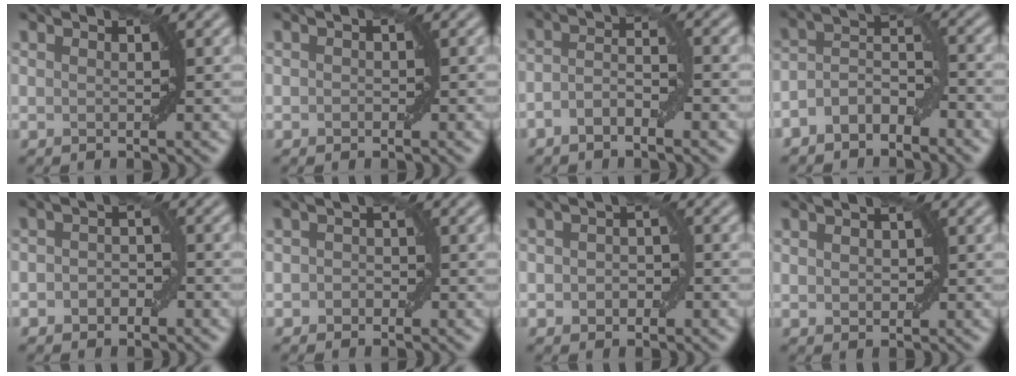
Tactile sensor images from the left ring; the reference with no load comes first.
{"total": 0.7, "force": [-0.2, 0.6, 0.3], "torque": [-0.003, 0.000, -0.004]}
{"total": 3.5, "force": [-1.5, 1.3, 2.9], "torque": [-0.056, 0.006, -0.031]}
{"total": 4.2, "force": [-2.6, 2.2, 2.4], "torque": [-0.040, 0.012, -0.053]}
{"total": 2.4, "force": [-0.8, 1.7, 1.5], "torque": [-0.020, 0.005, -0.018]}
{"total": 1.6, "force": [-0.5, 1.4, 0.6], "torque": [0.006, 0.003, -0.018]}
{"total": 2.6, "force": [-0.5, 1.9, 1.7], "torque": [-0.017, 0.001, -0.013]}
{"total": 1.3, "force": [0.1, 1.0, 0.9], "torque": [-0.014, 0.002, 0.002]}